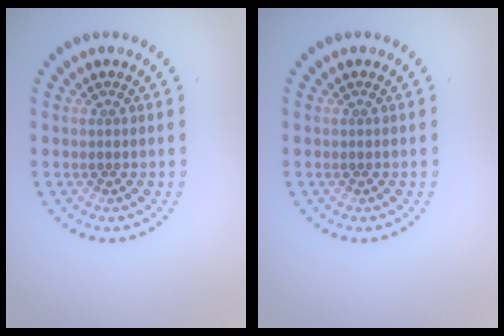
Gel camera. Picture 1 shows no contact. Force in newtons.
{"total": 0.0}